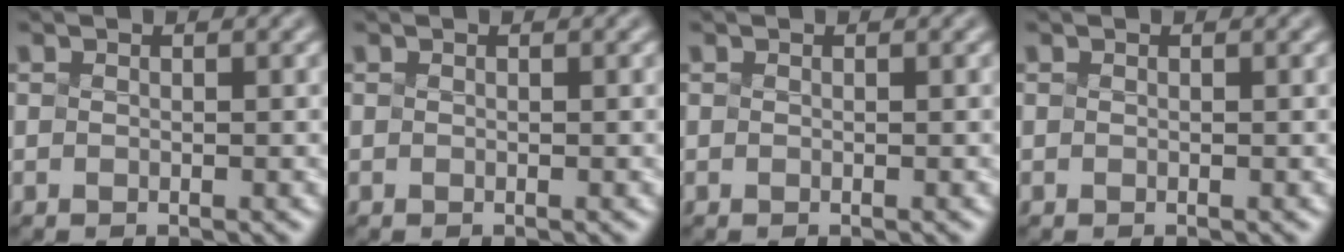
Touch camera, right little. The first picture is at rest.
{"total": 0.0}
{"total": 0.0}
{"total": 0.0}